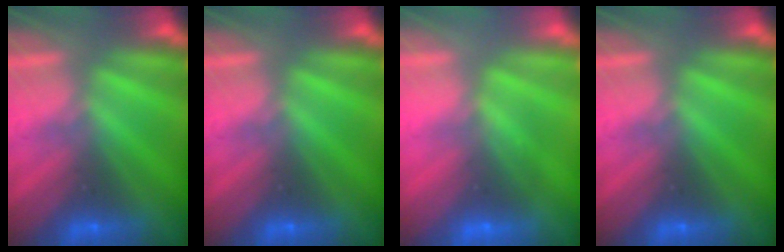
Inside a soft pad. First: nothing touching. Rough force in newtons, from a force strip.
{"total": 0.0}
{"total": 2.7}
{"total": 0.0}